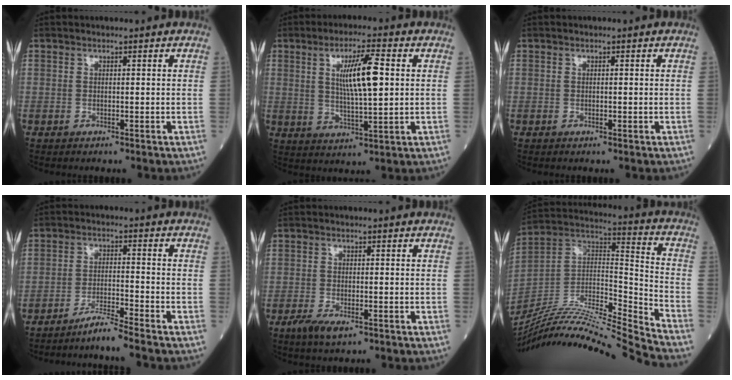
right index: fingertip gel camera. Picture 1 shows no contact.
{"total": 8.9, "force": [1.9, 1.1, 8.6], "torque": [-0.153, 0.002, 0.036]}
{"total": 0.0}
{"total": 4.5, "force": [-4.0, -1.5, 1.5], "torque": [-0.028, -0.022, -0.079]}
{"total": 3.8, "force": [-2.3, 1.3, 2.8], "torque": [-0.055, -0.005, -0.037]}
{"total": 24.6, "force": [-22.9, -2.3, 8.6], "torque": [-0.181, -0.005, -0.390]}